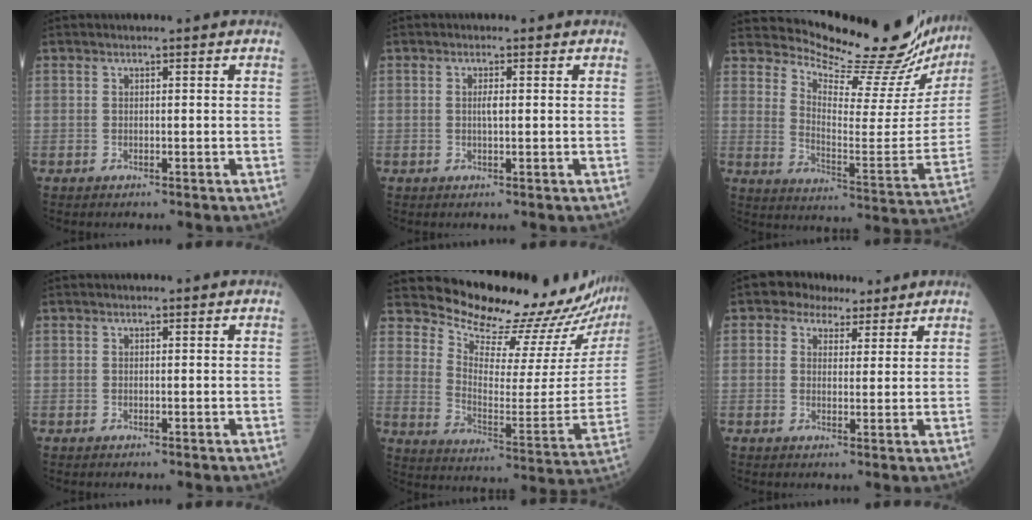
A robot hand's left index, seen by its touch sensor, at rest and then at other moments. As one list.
[{"total": 1.3, "force": [0.1, 0.3, 1.3], "torque": [-0.026, 0.001, 0.001]}, {"total": 22.3, "force": [21.3, 1.8, 6.3], "torque": [-0.110, -0.110, 0.269]}, {"total": 0.0}, {"total": 21.7, "force": [21.1, 0.6, 4.7], "torque": [-0.087, -0.140, 0.277]}, {"total": 4.7, "force": [3.2, 3.2, 1.0], "torque": [-0.014, 0.022, 0.051]}]